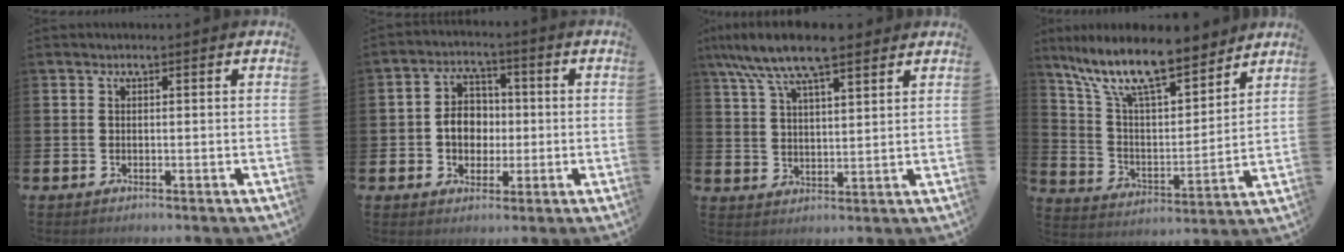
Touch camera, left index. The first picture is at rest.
{"total": 5.5, "force": [-0.2, 4.7, 2.9], "torque": [-0.043, 0.007, -0.013]}
{"total": 9.6, "force": [8.1, 2.0, 4.7], "torque": [-0.116, -0.018, 0.149]}
{"total": 12.9, "force": [10.7, 3.3, 6.4], "torque": [-0.151, -0.065, 0.185]}